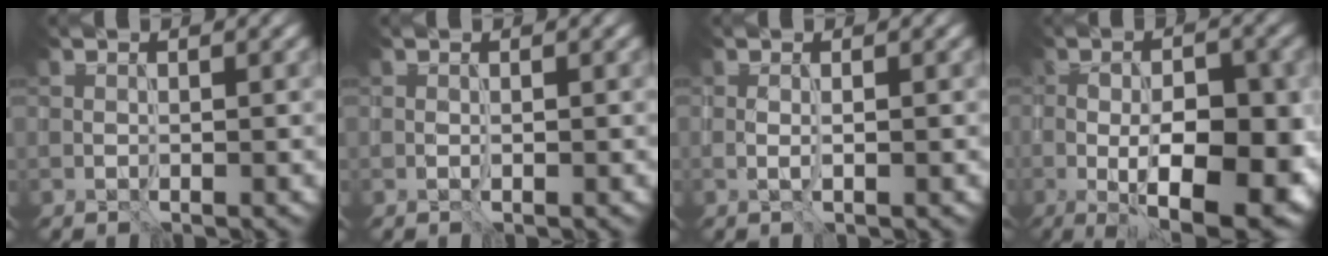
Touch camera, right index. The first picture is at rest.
{"total": 0.0}
{"total": 0.6, "force": [0.2, -0.1, 0.6], "torque": [-0.011, 0.001, 0.002]}
{"total": 12.3, "force": [-3.2, 4.9, 10.7], "torque": [-0.127, 0.000, -0.041]}